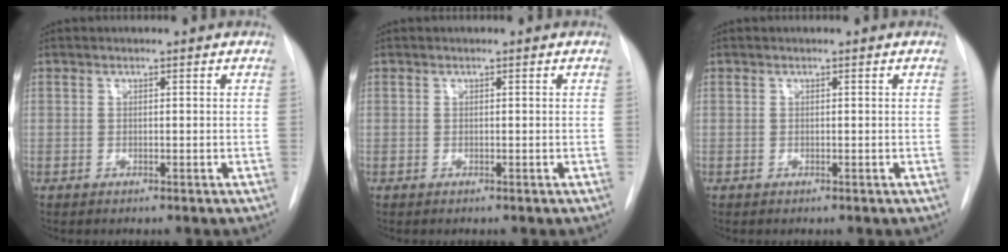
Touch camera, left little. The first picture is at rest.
{"total": 0.0}
{"total": 0.0}